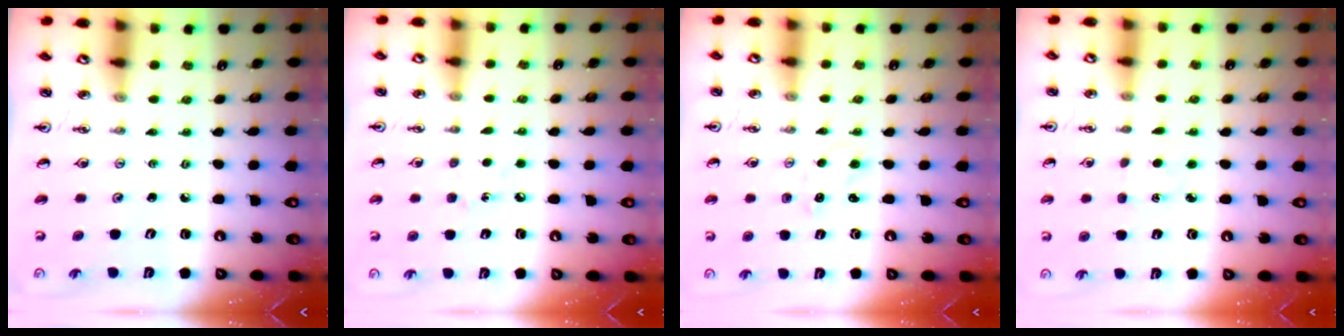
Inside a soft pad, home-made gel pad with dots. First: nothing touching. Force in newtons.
{"total": 6.0, "press": 6.0, "slide": 0.8}
{"total": 0.9, "press": 0.8, "slide": 0.2}
{"total": 1.5, "press": 1.5, "slide": 0.2}